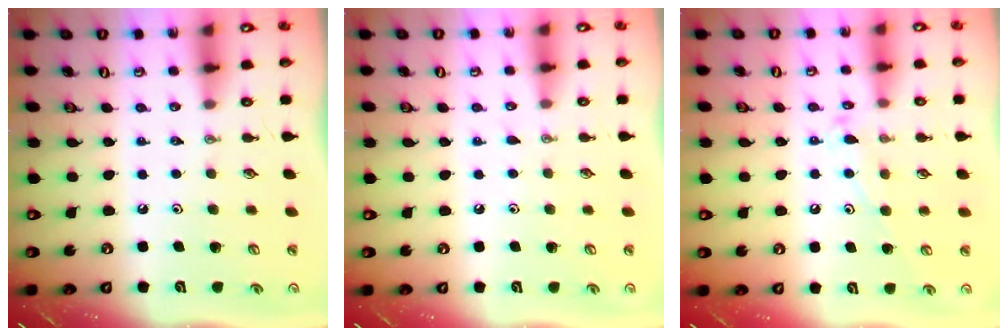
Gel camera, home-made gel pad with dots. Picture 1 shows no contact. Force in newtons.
{"total": 3.4, "press": 3.4, "slide": 0.5}
{"total": 9.2, "press": 9.2, "slide": 0.6}